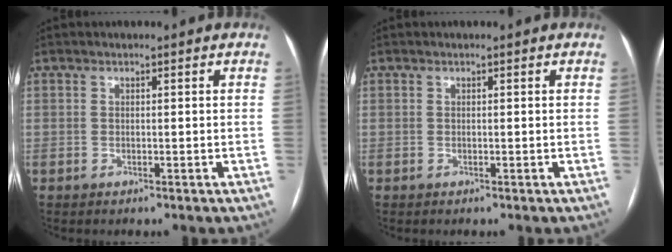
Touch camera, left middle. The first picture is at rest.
{"total": 0.0}